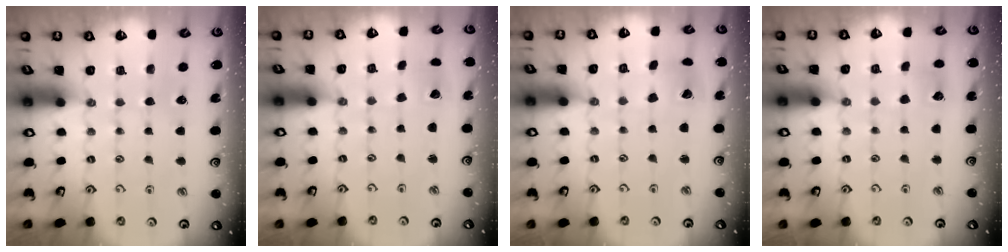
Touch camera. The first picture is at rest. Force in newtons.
{"total": 2.8, "press": 2.8, "slide": 0.2}
{"total": 5.2, "press": 5.2, "slide": 0.6}
{"total": 3.7, "press": 3.7, "slide": 0.3}